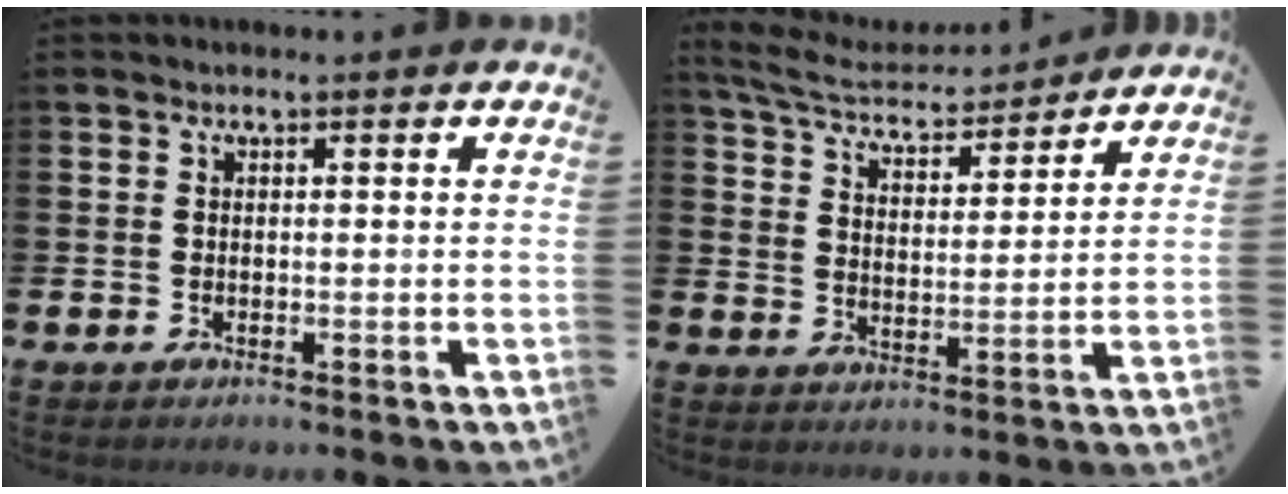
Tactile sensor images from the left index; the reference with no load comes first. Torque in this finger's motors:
{"motor_torque": [0.74, -0.89, 0.15, 0.04]}